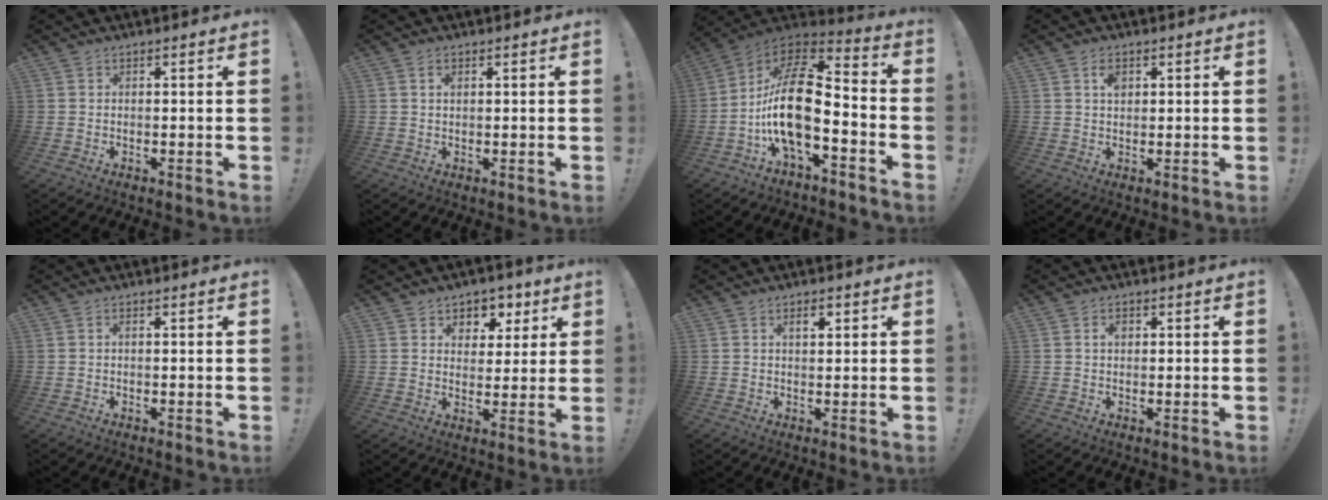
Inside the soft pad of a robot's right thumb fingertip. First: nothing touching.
{"total": 1.2, "force": [0.6, 0.7, 0.8], "torque": [-0.014, 0.000, 0.009]}
{"total": 19.3, "force": [-3.9, 8.6, 16.8], "torque": [-0.328, 0.024, -0.067]}
{"total": 3.1, "force": [1.1, 2.1, 2.0], "torque": [-0.023, -0.004, 0.016]}
{"total": 0.8, "force": [-0.1, 0.1, 0.8], "torque": [-0.023, 0.005, 0.000]}
{"total": 6.3, "force": [3.1, 5.4, 1.1], "torque": [0.001, -0.027, 0.058]}
{"total": 2.7, "force": [1.3, 1.2, 2.0], "torque": [-0.022, -0.004, 0.017]}
{"total": 1.7, "force": [0.5, 1.2, 1.2], "torque": [-0.017, 0.001, 0.007]}